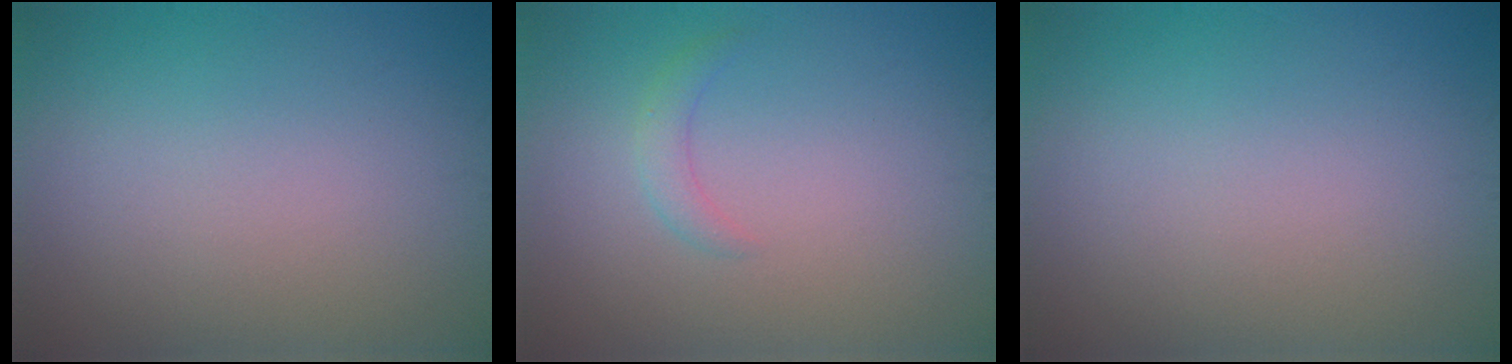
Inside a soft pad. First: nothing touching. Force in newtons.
{"total": 1.3, "press": 1.3, "slide": 0.0}
{"total": 0.0}